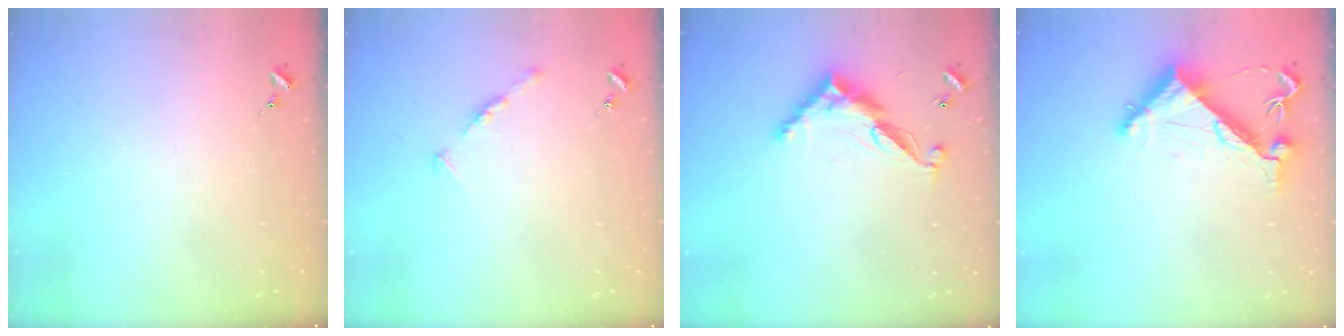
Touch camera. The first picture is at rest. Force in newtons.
{"total": 4.8, "press": 4.7, "slide": 0.5}
{"total": 11.6, "press": 11.6, "slide": 0.3}
{"total": 6.7, "press": 6.6, "slide": 0.7}